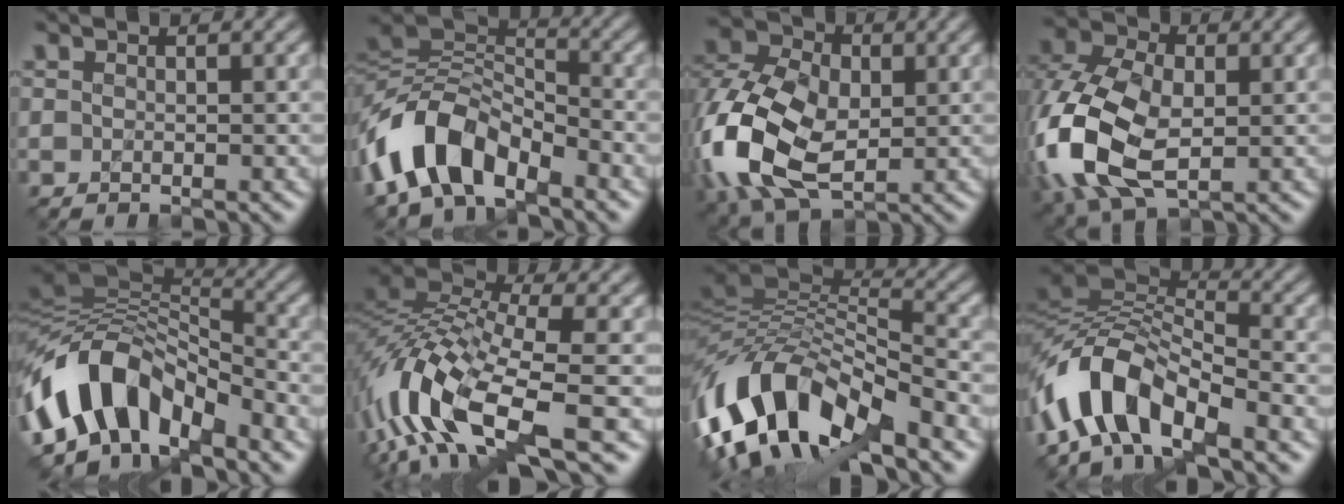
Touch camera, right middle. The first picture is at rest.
{"total": 8.1, "force": [-4.5, 4.7, 4.8], "torque": [-0.086, 0.006, -0.091]}
{"total": 12.7, "force": [-1.6, 8.8, 9.0], "torque": [-0.230, -0.011, -0.033]}
{"total": 11.6, "force": [-1.8, 7.8, 8.4], "torque": [-0.232, -0.014, -0.040]}
{"total": 9.7, "force": [-4.2, 5.7, 6.6], "torque": [-0.110, 0.020, -0.086]}
{"total": 12.4, "force": [-4.6, 5.0, 10.3], "torque": [-0.217, 0.004, -0.090]}
{"total": 12.7, "force": [-5.6, 5.7, 9.8], "torque": [-0.183, 0.020, -0.105]}
{"total": 9.1, "force": [-5.3, 3.9, 6.2], "torque": [-0.107, 0.016, -0.109]}